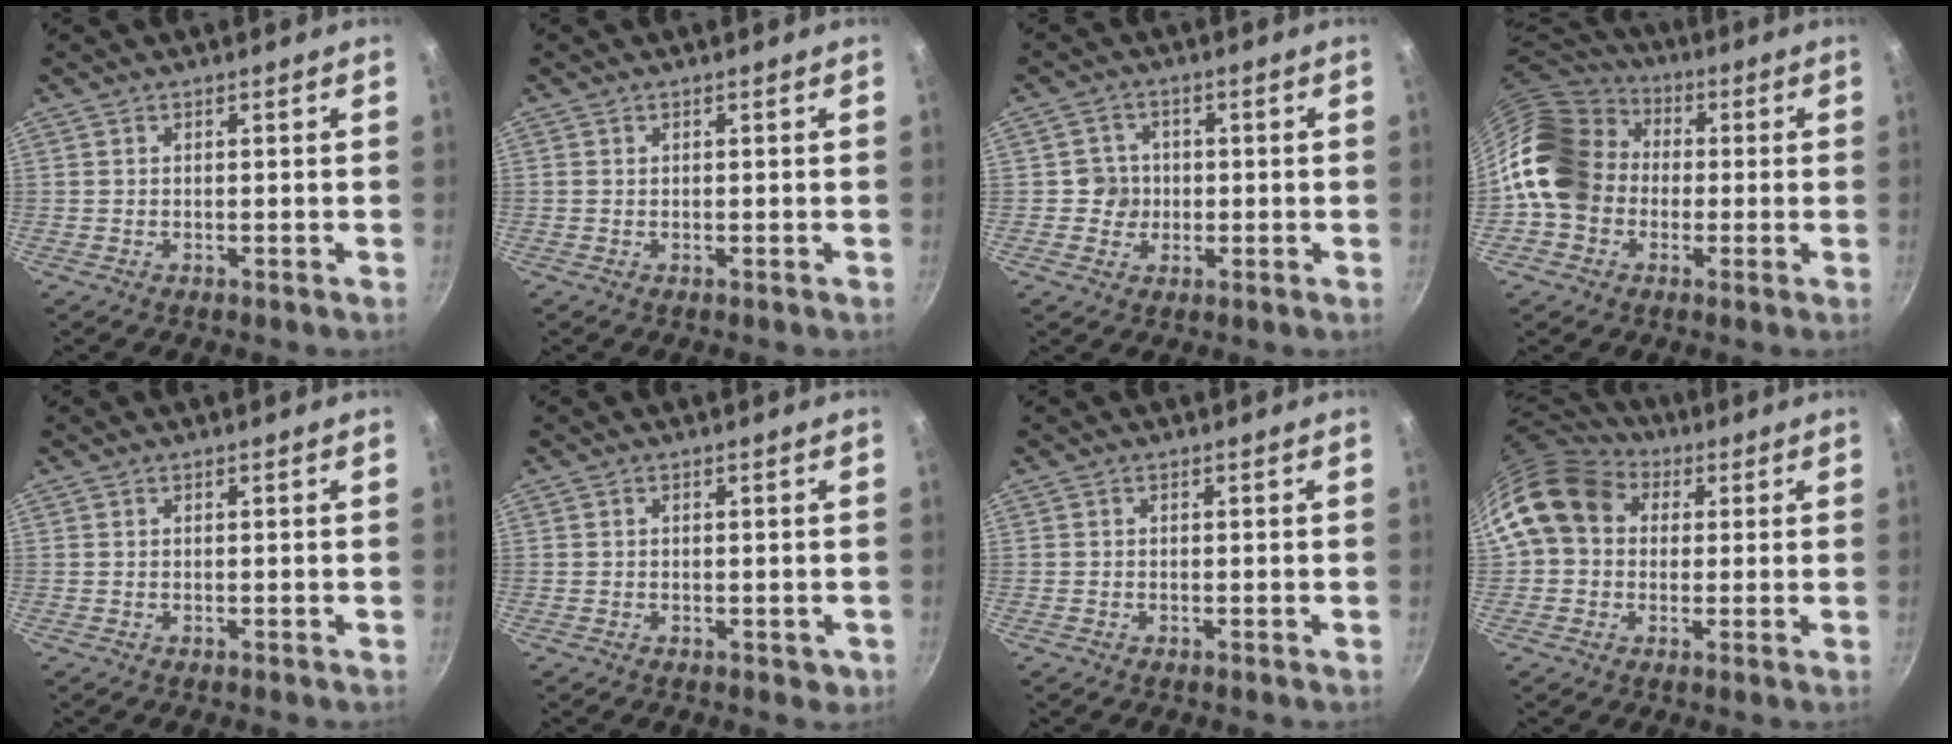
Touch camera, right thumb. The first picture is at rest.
{"total": 0.0}
{"total": 4.3, "force": [-0.2, 4.2, 0.8], "torque": [0.018, 0.006, -0.011]}
{"total": 18.1, "force": [-0.7, 15.1, 9.9], "torque": [-0.171, 0.047, -0.023]}
{"total": 0.0}
{"total": 2.0, "force": [-0.5, 1.5, 1.2], "torque": [-0.012, 0.001, -0.003]}
{"total": 0.0}
{"total": 13.8, "force": [3.2, 11.2, 7.4], "torque": [-0.116, 0.027, 0.040]}